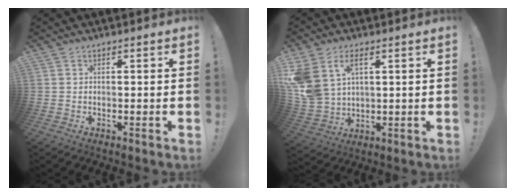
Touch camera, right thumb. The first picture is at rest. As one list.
[{"total": 10.9, "force": [5.0, 7.2, 6.6], "torque": [-0.150, -0.022, 0.098]}]